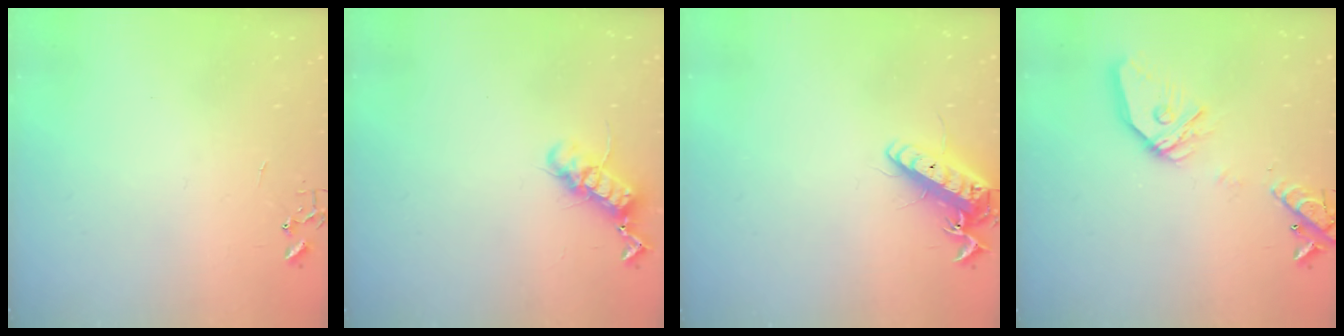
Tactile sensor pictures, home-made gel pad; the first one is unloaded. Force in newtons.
{"total": 11.8, "press": 11.8, "slide": 1.2}
{"total": 15.4, "press": 15.1, "slide": 2.8}
{"total": 17.0, "press": 16.8, "slide": 2.6}